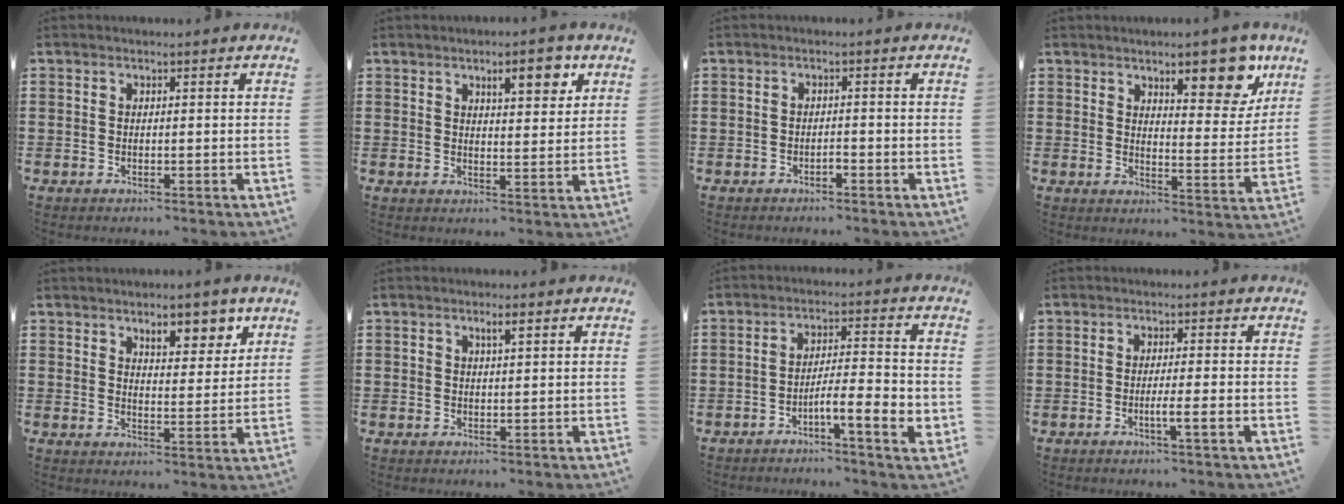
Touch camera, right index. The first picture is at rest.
{"total": 5.7, "force": [3.2, 1.8, 4.3], "torque": [-0.060, -0.002, 0.047]}
{"total": 1.1, "force": [-0.8, 0.3, 0.7], "torque": [-0.016, -0.003, -0.015]}
{"total": 9.9, "force": [7.0, 3.5, 6.1], "torque": [-0.081, -0.028, 0.116]}
{"total": 6.2, "force": [4.2, 2.6, 3.7], "torque": [-0.045, -0.012, 0.067]}
{"total": 1.6, "force": [0.6, 0.5, 1.4], "torque": [-0.028, 0.005, 0.009]}
{"total": 6.8, "force": [-3.0, 1.0, 6.1], "torque": [-0.090, -0.002, -0.052]}
{"total": 3.2, "force": [-1.3, -0.2, 2.9], "torque": [-0.048, -0.008, -0.024]}